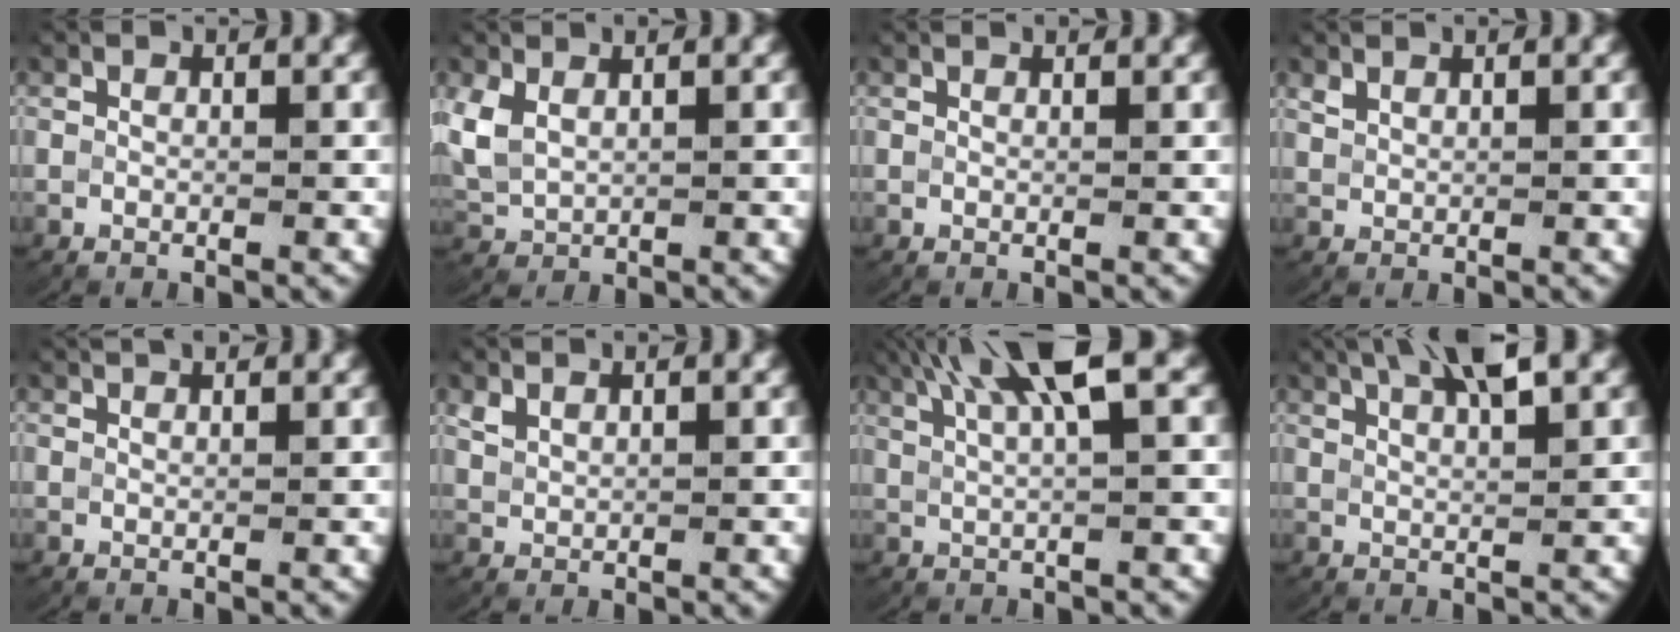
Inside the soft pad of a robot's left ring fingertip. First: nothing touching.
{"total": 4.0, "force": [0.3, 3.4, 2.1], "torque": [-0.075, -0.011, 0.020]}
{"total": 0.7, "force": [0.7, -0.3, 0.1], "torque": [0.000, -0.002, 0.012]}
{"total": 0.7, "force": [0.6, 0.3, 0.3], "torque": [-0.009, 0.002, 0.020]}
{"total": 1.6, "force": [1.6, -0.2, 0.5], "torque": [-0.006, 0.002, 0.027]}
{"total": 1.1, "force": [0.8, 0.6, 0.6], "torque": [-0.019, 0.000, 0.025]}
{"total": 6.4, "force": [3.8, 1.1, 5.1], "torque": [-0.085, 0.016, 0.059]}
{"total": 5.9, "force": [4.3, 1.3, 3.9], "torque": [-0.067, 0.012, 0.070]}